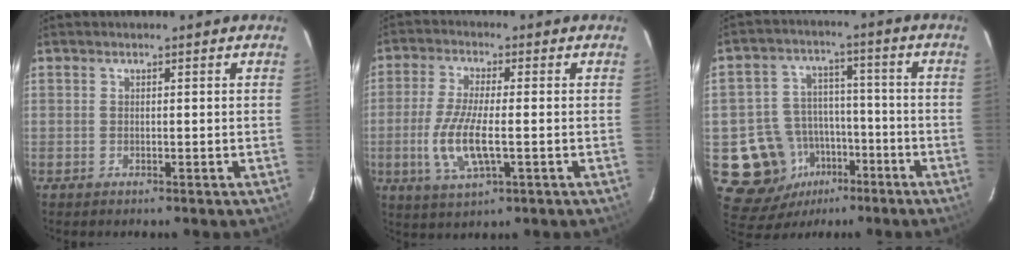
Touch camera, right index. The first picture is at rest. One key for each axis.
{"total": 9.8, "fx": -2.2, "fy": 2.7, "fz": 9.2, "tx": -0.194, "ty": -0.012, "tz": -0.041}
{"total": 12.7, "fx": -5.4, "fy": 10.9, "fz": 3.5, "tx": -0.093, "ty": 0.034, "tz": -0.065}